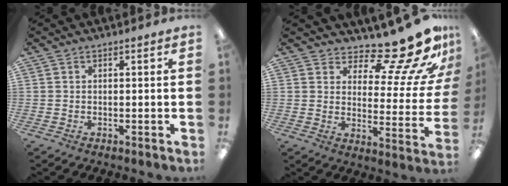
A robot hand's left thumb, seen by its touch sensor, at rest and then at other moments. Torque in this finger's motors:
{"motor_torque": [0.18, 0.23, -0.12, -0.19, 0.01]}